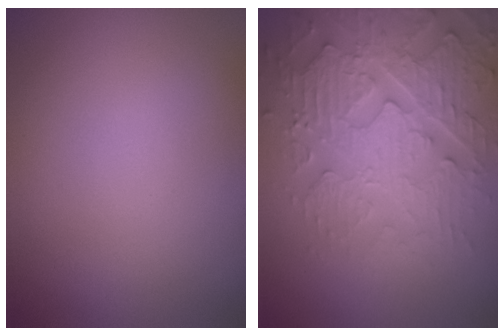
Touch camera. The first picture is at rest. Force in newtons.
{"total": 6.1, "press": 5.3, "slide": 3.0}